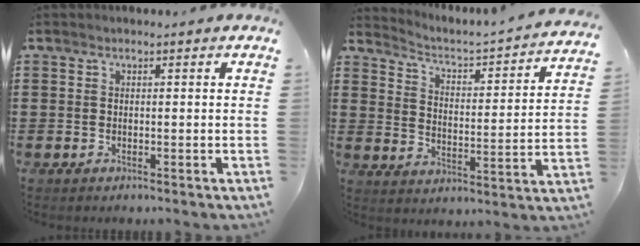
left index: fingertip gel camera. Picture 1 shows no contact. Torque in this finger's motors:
{"motor_torque": [2.14, 0.00, 0.03, -0.03]}